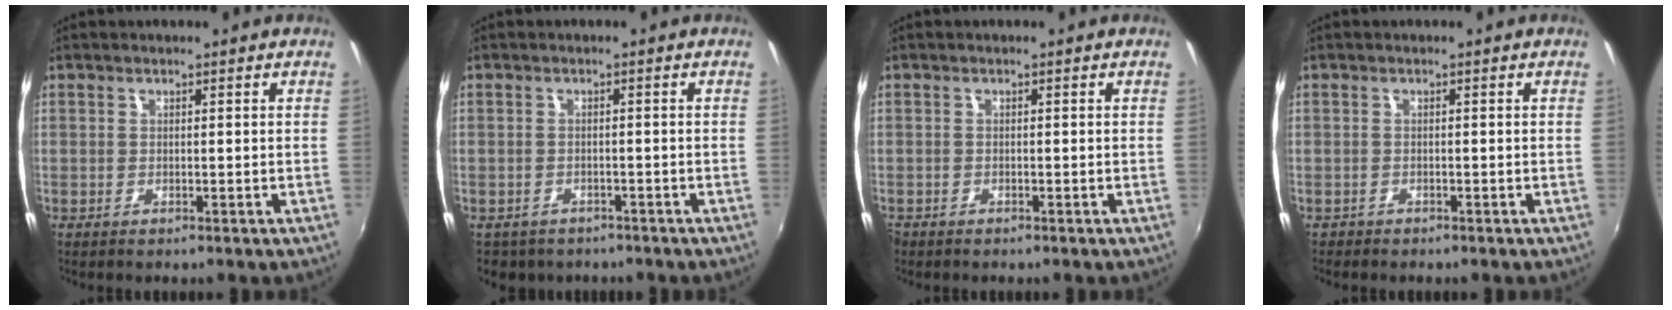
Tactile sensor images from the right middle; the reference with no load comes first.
{"total": 3.8, "force": [-2.7, 2.5, 1.0], "torque": [-0.028, -0.010, -0.036]}
{"total": 1.0, "force": [-0.8, 0.5, 0.0], "torque": [-0.005, -0.002, -0.017]}
{"total": 1.0, "force": [-0.9, 0.5, 0.1], "torque": [-0.008, 0.000, -0.015]}